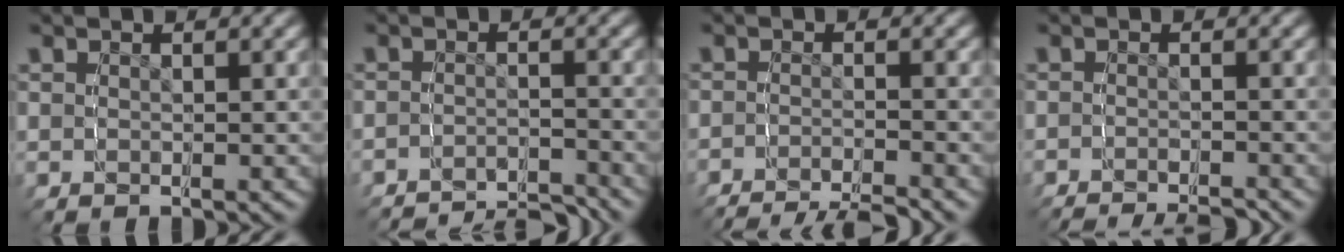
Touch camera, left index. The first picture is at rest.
{"total": 6.1, "force": [-6.0, 0.7, 0.7], "torque": [0.003, -0.017, -0.099]}
{"total": 8.5, "force": [-8.2, 1.6, 1.4], "torque": [-0.004, -0.017, -0.133]}
{"total": 4.4, "force": [-4.3, 0.7, 0.5], "torque": [-0.004, -0.015, -0.067]}